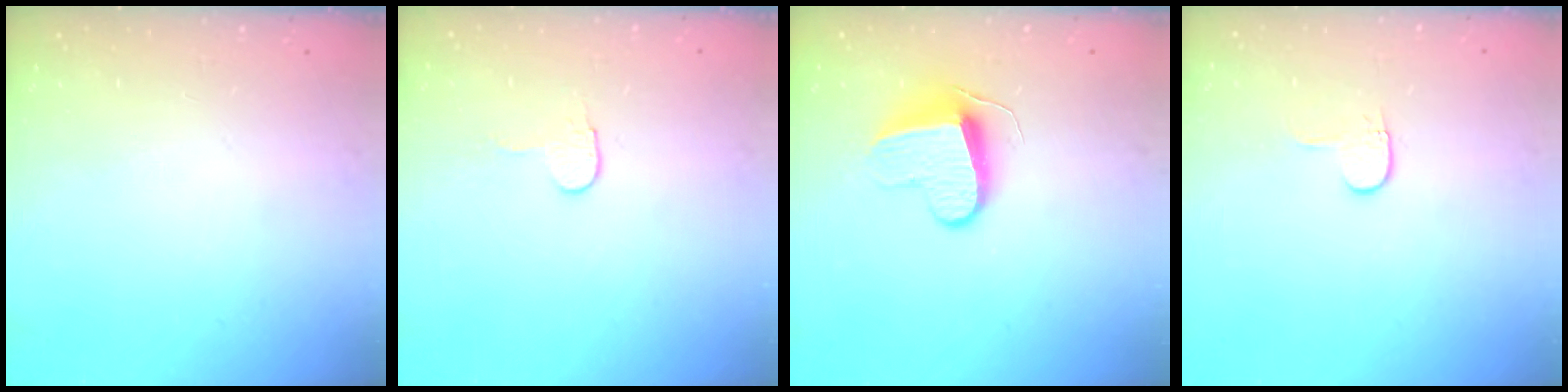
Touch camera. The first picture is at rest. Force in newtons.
{"total": 3.2, "press": 3.2, "slide": 0.3}
{"total": 9.0, "press": 9.0, "slide": 0.1}
{"total": 3.9, "press": 3.9, "slide": 0.4}